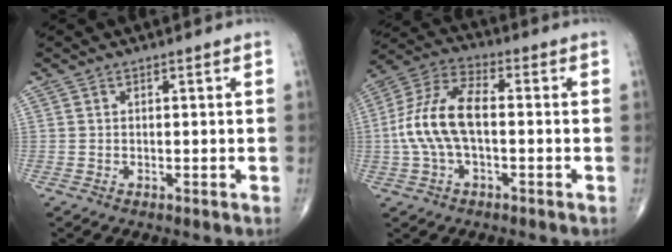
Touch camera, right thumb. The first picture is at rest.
{"total": 12.5, "force": [-0.8, 6.2, 10.8], "torque": [-0.234, 0.038, -0.020]}